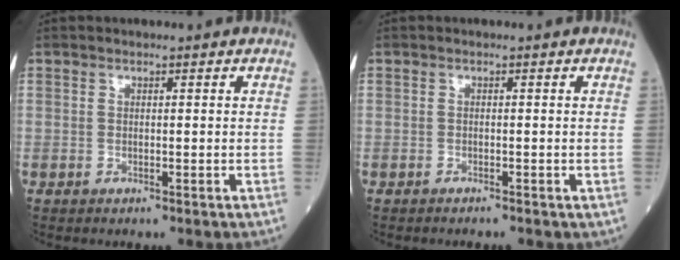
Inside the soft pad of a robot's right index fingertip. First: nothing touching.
{"total": 0.8, "force": [-0.8, 0.2, 0.2], "torque": [-0.005, -0.001, -0.011]}